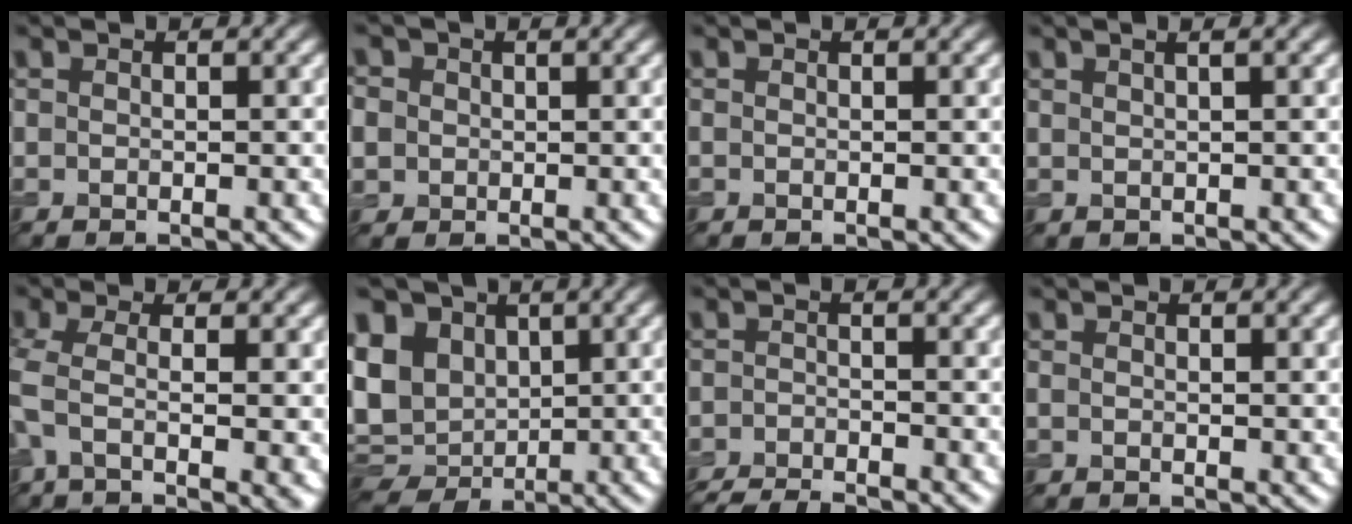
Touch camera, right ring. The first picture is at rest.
{"total": 3.3, "force": [0.4, 3.1, 1.1], "torque": [-0.043, 0.016, 0.006]}
{"total": 0.0}
{"total": 3.0, "force": [1.7, 1.4, 2.0], "torque": [-0.006, 0.011, -0.001]}
{"total": 6.1, "force": [-0.7, 2.2, 5.6], "torque": [-0.118, -0.010, -0.015]}
{"total": 10.1, "force": [1.4, 8.0, 6.0], "torque": [-0.125, 0.012, 0.027]}
{"total": 4.2, "force": [-3.9, 0.5, 1.4], "torque": [-0.024, -0.007, -0.072]}
{"total": 0.5, "force": [0.2, 0.1, 0.5], "torque": [-0.008, 0.000, 0.001]}